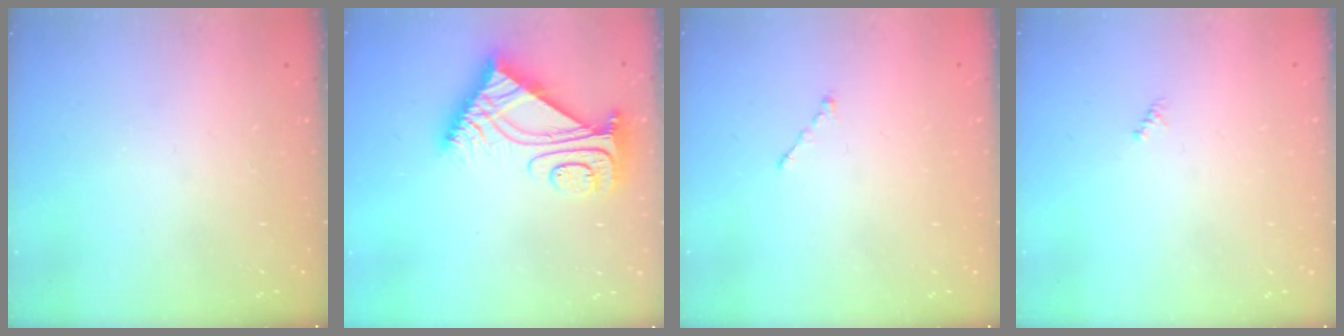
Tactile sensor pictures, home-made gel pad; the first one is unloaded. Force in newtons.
{"total": 8.2, "press": 8.1, "slide": 0.7}
{"total": 0.7, "press": 0.7, "slide": 0.2}
{"total": 0.0}